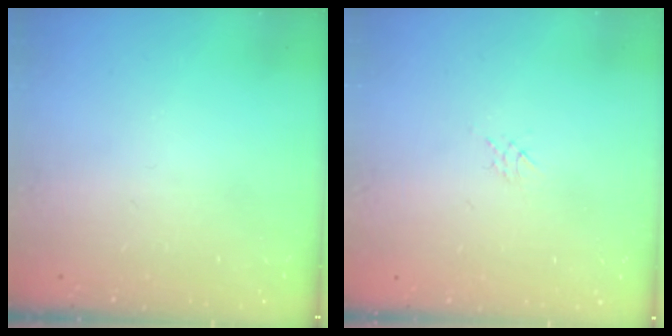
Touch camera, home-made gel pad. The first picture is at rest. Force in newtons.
{"total": 2.2, "press": 2.2, "slide": 0.4}